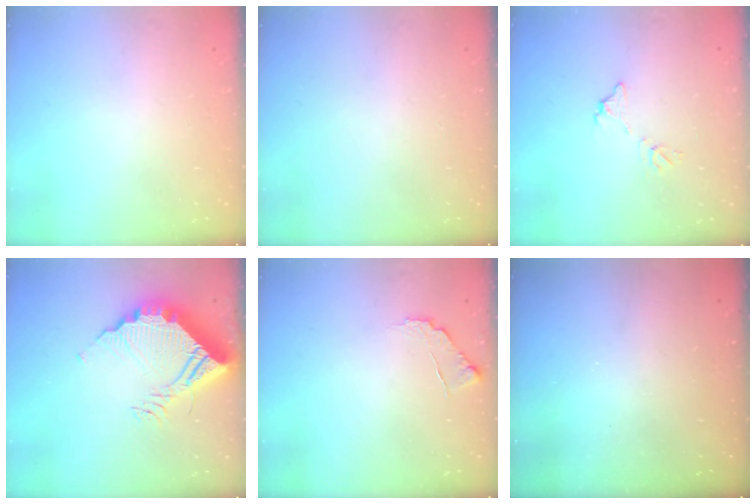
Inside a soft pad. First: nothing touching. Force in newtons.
{"total": 0.0}
{"total": 6.6, "press": 6.6, "slide": 0.4}
{"total": 14.3, "press": 14.3, "slide": 1.2}
{"total": 5.5, "press": 5.5, "slide": 0.3}
{"total": 3.2, "press": 3.2, "slide": 0.1}